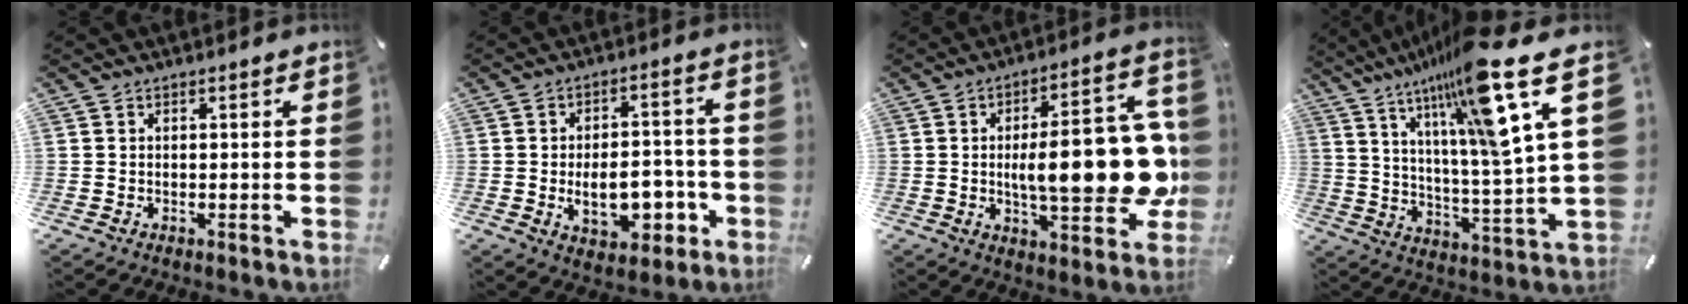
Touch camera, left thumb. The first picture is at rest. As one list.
[{"total": 12.1, "force": [-2.9, 7.4, 9.1], "torque": [-0.130, 0.007, -0.046]}, {"total": 21.9, "force": [-0.6, 7.3, 20.7], "torque": [-0.278, -0.008, -0.002]}, {"total": 22.6, "force": [15.0, 1.8, 16.8], "torque": [-0.279, -0.097, 0.222]}]